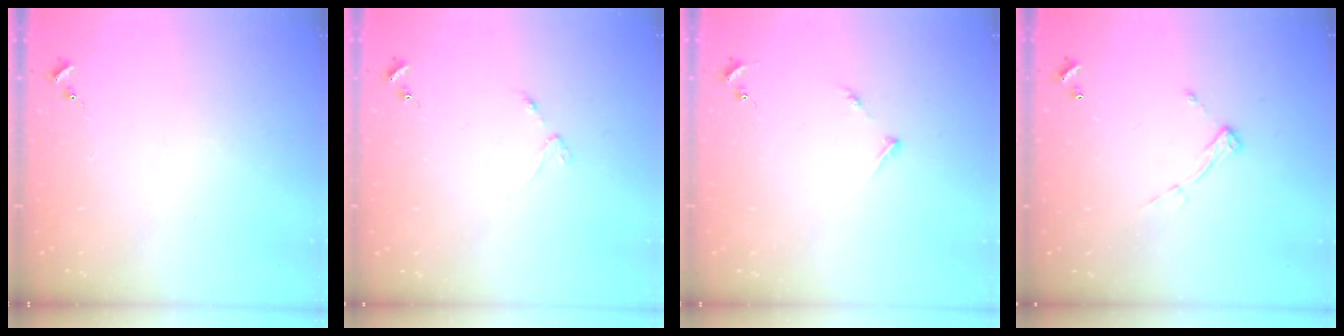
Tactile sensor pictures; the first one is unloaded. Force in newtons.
{"total": 2.5, "press": 2.4, "slide": 0.4}
{"total": 5.2, "press": 5.2, "slide": 0.6}
{"total": 6.7, "press": 6.7, "slide": 0.3}